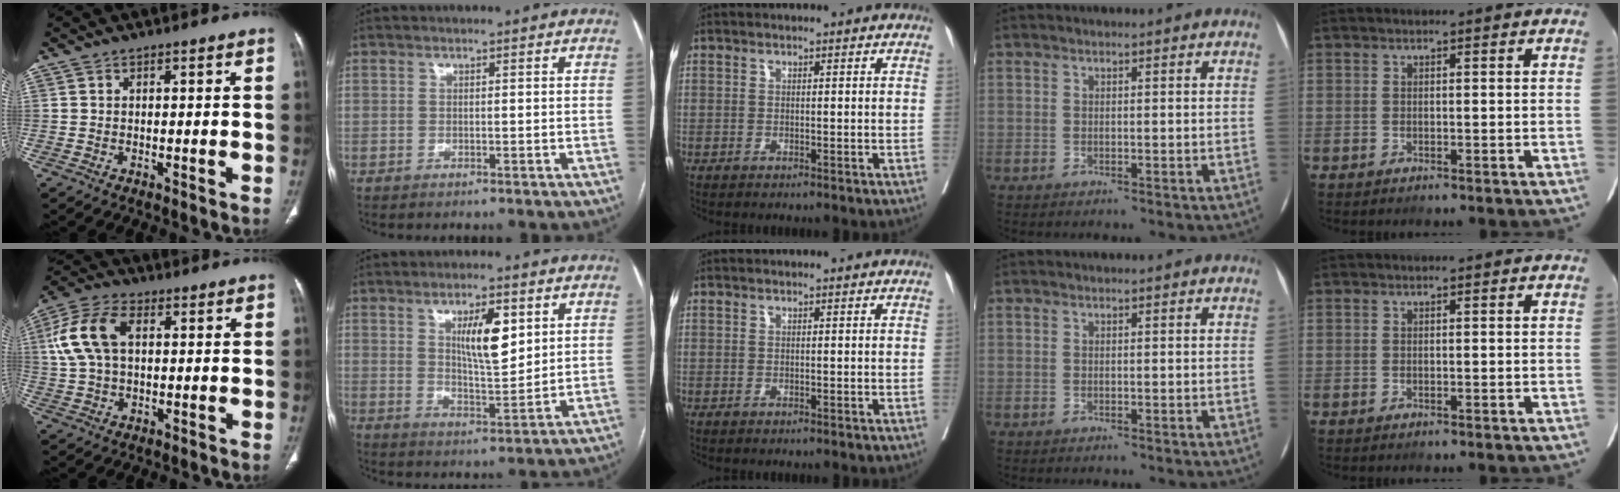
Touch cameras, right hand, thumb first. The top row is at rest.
{"thumb": {"total": 10.9, "force": [2.3, 6.5, 8.5], "torque": [-0.182, 0.024, 0.041]}, "index": {"total": 8.6, "force": [3.3, 2.5, 7.5], "torque": [-0.126, -0.001, 0.060]}}